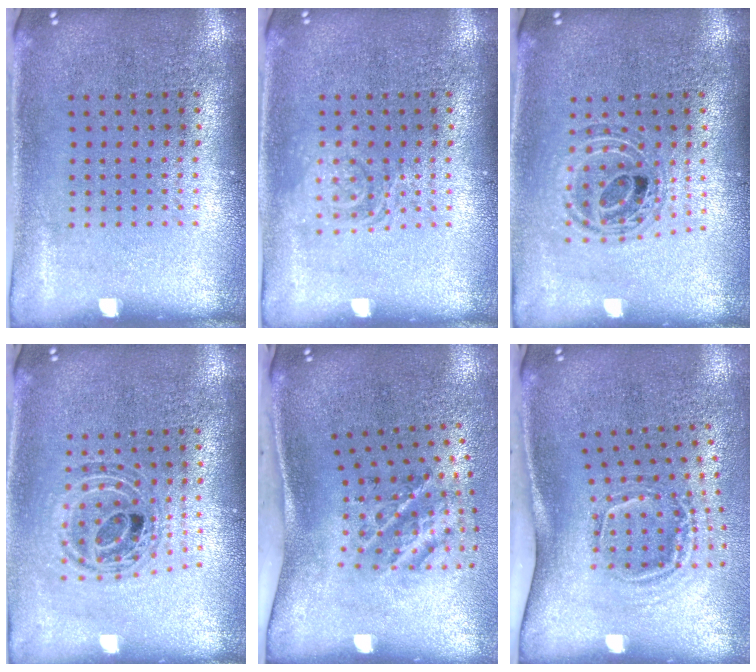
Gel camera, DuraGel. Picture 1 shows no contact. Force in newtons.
{"total": 1.8, "press": 1.8, "slide": 0.3}
{"total": 0.9, "press": 0.9, "slide": 0.2}
{"total": 0.7, "press": 0.7, "slide": 0.2}
{"total": 2.1, "press": 1.3, "slide": 1.7}
{"total": 2.1, "press": 1.3, "slide": 1.6}